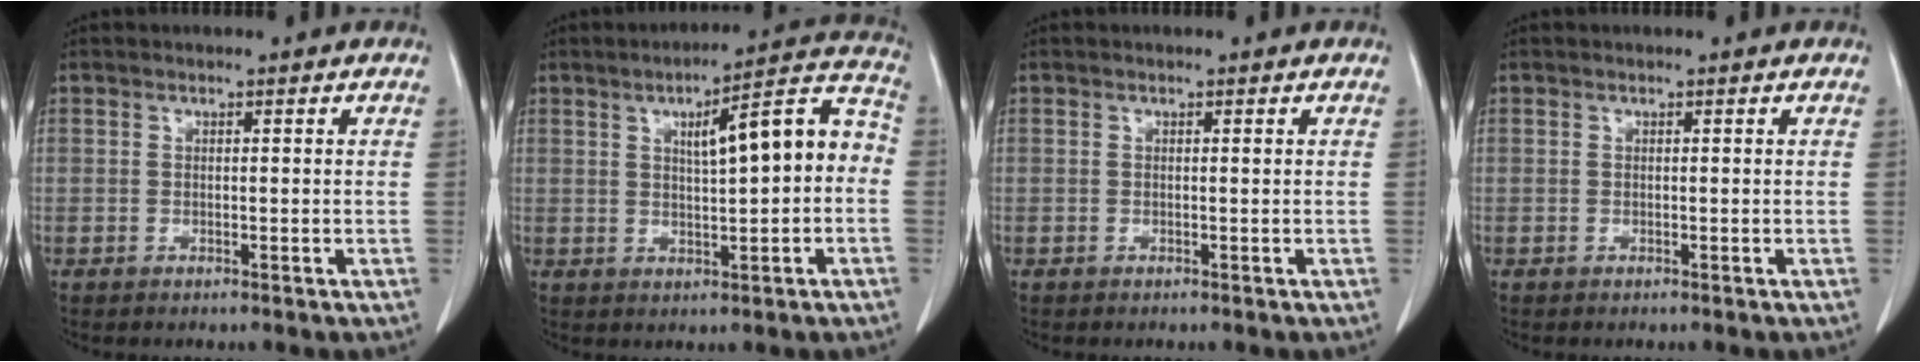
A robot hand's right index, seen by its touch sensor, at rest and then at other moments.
{"total": 11.1, "force": [0.9, 2.2, 10.8], "torque": [-0.144, 0.040, 0.011]}
{"total": 0.0}
{"total": 0.0}